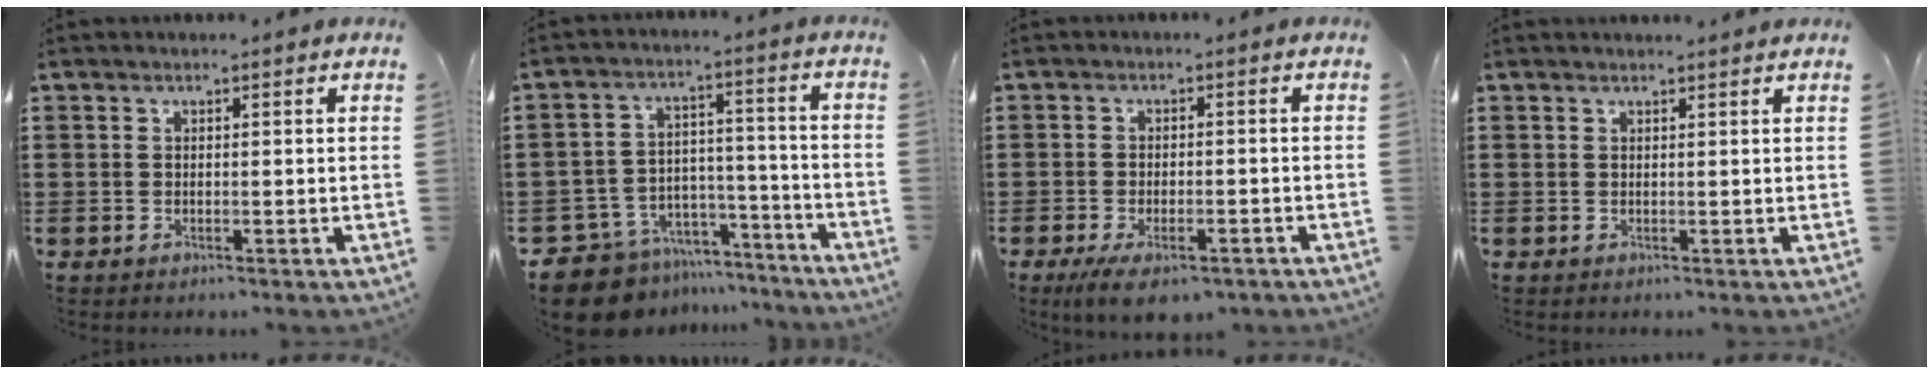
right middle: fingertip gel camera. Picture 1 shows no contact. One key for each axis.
{"total": 10.1, "fx": -9.3, "fy": 3.6, "fz": 1.8, "tx": -0.048, "ty": 0.028, "tz": -0.179}
{"total": 4.2, "fx": -3.0, "fy": 1.2, "fz": 2.7, "tx": -0.063, "ty": -0.008, "tz": -0.060}
{"total": 0.7, "fx": 0.7, "fy": -0.1, "fz": 0.1, "tx": -0.004, "ty": 0.000, "tz": 0.014}